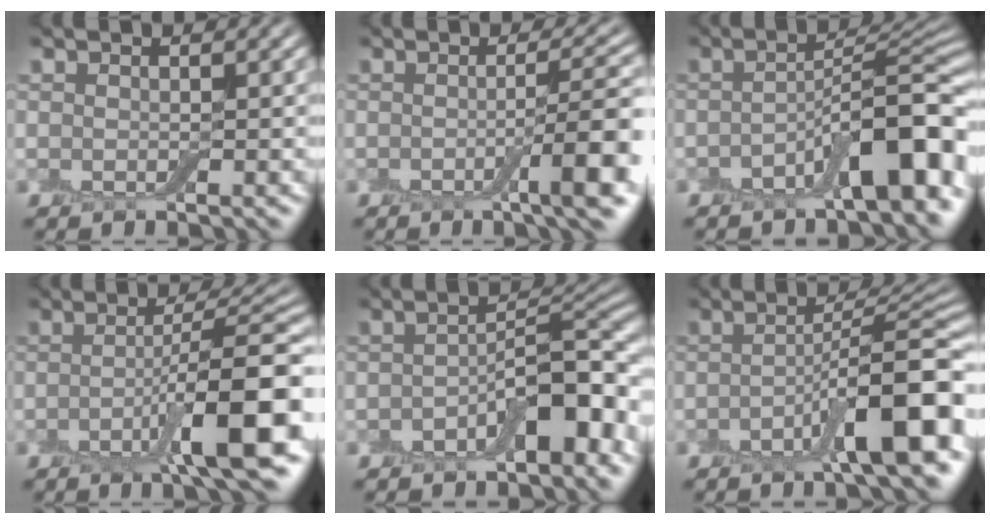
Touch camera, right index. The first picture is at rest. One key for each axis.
{"total": 6.0, "fx": -1.6, "fy": 1.0, "fz": 5.7, "tx": -0.078, "ty": 0.005, "tz": -0.028}
{"total": 8.4, "fx": -3.3, "fy": 2.6, "fz": 7.2, "tx": -0.103, "ty": 0.018, "tz": -0.061}
{"total": 8.6, "fx": -2.7, "fy": 1.4, "fz": 8.1, "tx": -0.115, "ty": 0.008, "tz": -0.052}
{"total": 6.8, "fx": -2.5, "fy": 2.9, "fz": 5.7, "tx": -0.073, "ty": 0.017, "tz": -0.044}
{"total": 8.9, "fx": -3.6, "fy": 2.0, "fz": 7.9, "tx": -0.109, "ty": 0.017, "tz": -0.065}